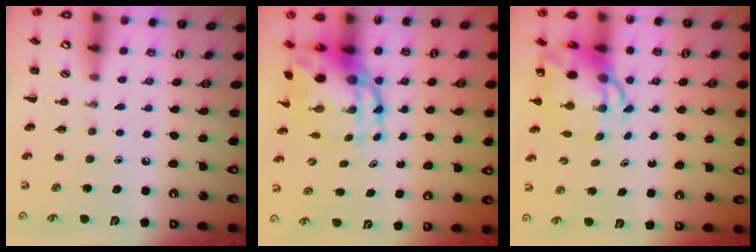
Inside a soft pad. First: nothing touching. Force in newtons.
{"total": 10.0, "press": 9.7, "slide": 2.4}
{"total": 8.9, "press": 8.5, "slide": 2.6}